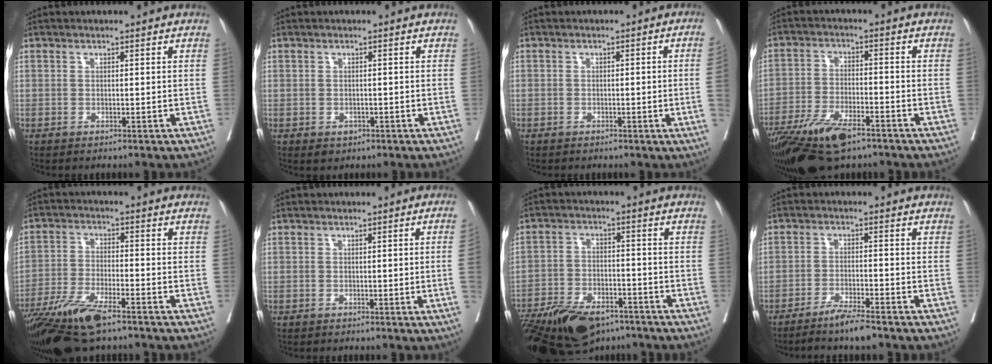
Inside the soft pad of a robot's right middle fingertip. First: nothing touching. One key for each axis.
{"total": 1.6, "fx": -0.7, "fy": 1.2, "fz": 0.7, "tx": -0.008, "ty": 0.001, "tz": -0.002}
{"total": 3.9, "fx": -0.8, "fy": -0.6, "fz": 3.8, "tx": -0.048, "ty": 0.001, "tz": -0.009}
{"total": 13.3, "fx": -9.2, "fy": 4.1, "fz": 8.7, "tx": -0.170, "ty": -0.026, "tz": -0.165}
{"total": 13.1, "fx": -9.4, "fy": 2.7, "fz": 8.7, "tx": -0.169, "ty": -0.035, "tz": -0.170}
{"total": 3.4, "fx": -0.7, "fy": -0.8, "fz": 3.3, "tx": -0.043, "ty": 0.001, "tz": -0.006}
{"total": 16.5, "fx": -12.1, "fy": 7.0, "fz": 8.8, "tx": -0.180, "ty": -0.016, "tz": -0.199}
{"total": 5.1, "fx": -4.2, "fy": -0.2, "fz": 2.8, "tx": -0.050, "ty": -0.014, "tz": -0.079}